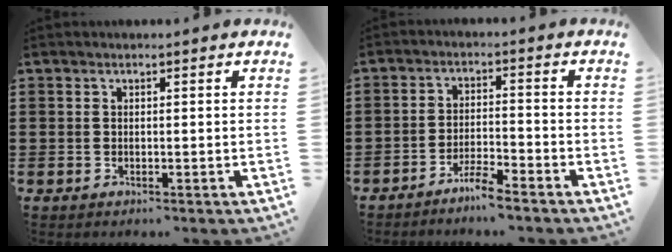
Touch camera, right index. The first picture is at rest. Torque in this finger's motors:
{"motor_torque": [-0.19, 0.24, 0.08, 0.02]}